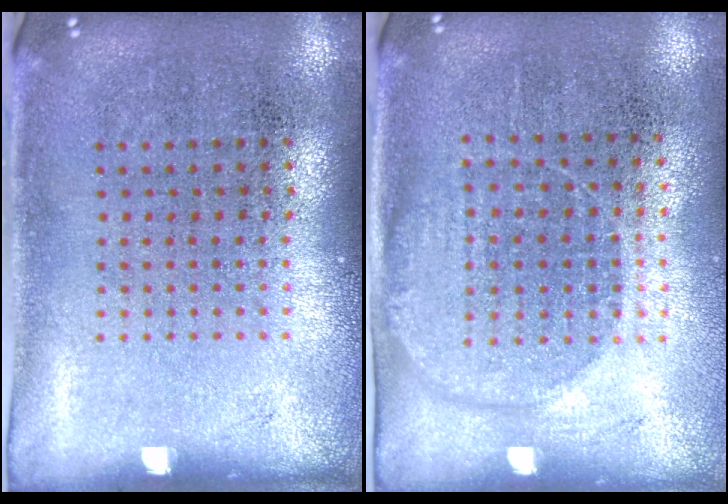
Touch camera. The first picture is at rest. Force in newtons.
{"total": 1.5, "press": 1.4, "slide": 0.8}